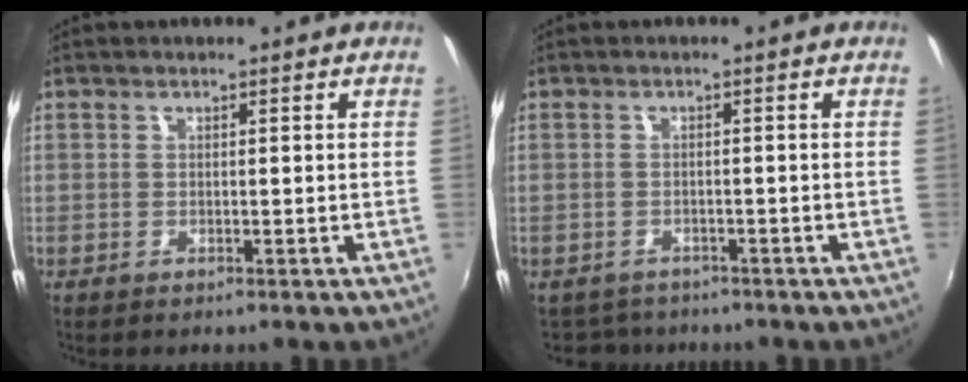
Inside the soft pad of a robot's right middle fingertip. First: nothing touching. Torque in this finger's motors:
{"motor_torque": [0.47, -0.28, -0.02, -0.01]}